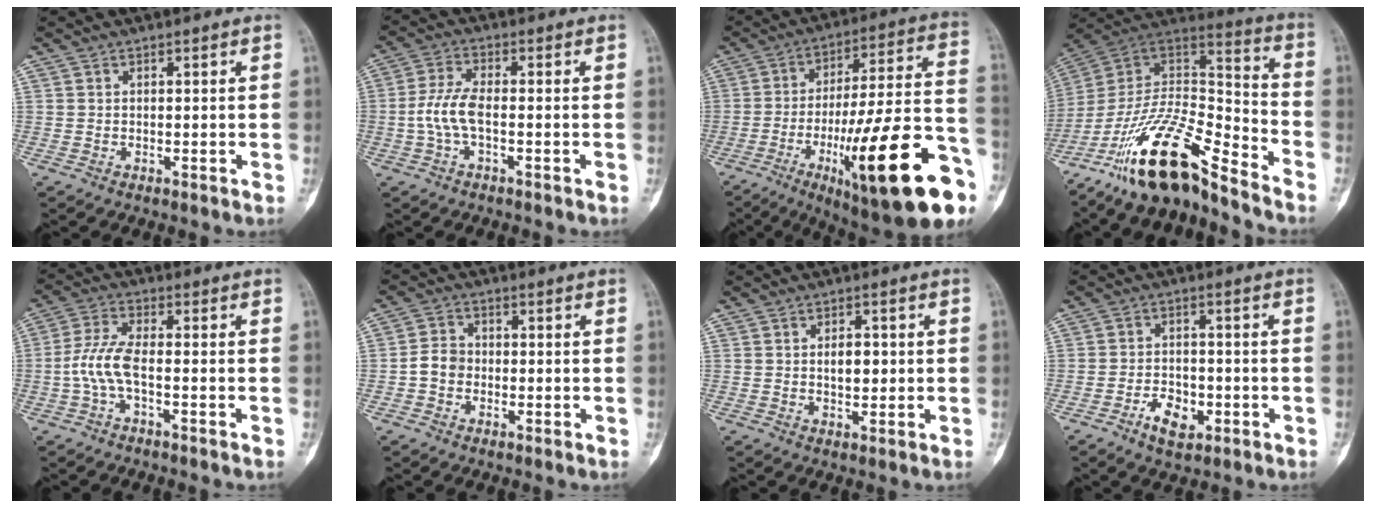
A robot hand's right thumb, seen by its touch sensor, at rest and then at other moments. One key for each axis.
{"total": 6.1, "fx": -1.3, "fy": 2.4, "fz": 5.5, "tx": -0.134, "ty": 0.016, "tz": -0.028}
{"total": 28.8, "fx": -11.6, "fy": 6.2, "fz": 25.6, "tx": -0.356, "ty": 0.041, "tz": -0.169}
{"total": 17.2, "fx": -13.6, "fy": 4.2, "fz": 9.7, "tx": -0.170, "ty": 0.101, "tz": -0.254}
{"total": 6.4, "fx": -1.7, "fy": 2.1, "fz": 5.8, "tx": -0.144, "ty": 0.019, "tz": -0.038}
{"total": 4.2, "fx": -0.9, "fy": 3.5, "fz": 2.2, "tx": -0.030, "ty": 0.015, "tz": -0.025}
{"total": 3.9, "fx": 0.2, "fy": 2.4, "fz": 3.1, "tx": -0.037, "ty": 0.001, "tz": 0.006}
{"total": 5.8, "fx": -2.7, "fy": 3.5, "fz": 3.7, "tx": -0.050, "ty": 0.015, "tz": -0.045}